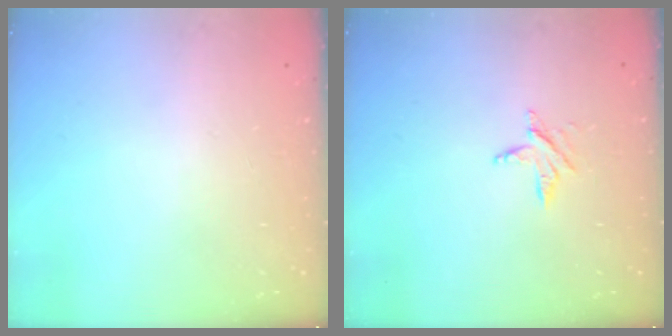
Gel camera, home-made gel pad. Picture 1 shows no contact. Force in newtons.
{"total": 3.6, "press": 3.6, "slide": 0.4}